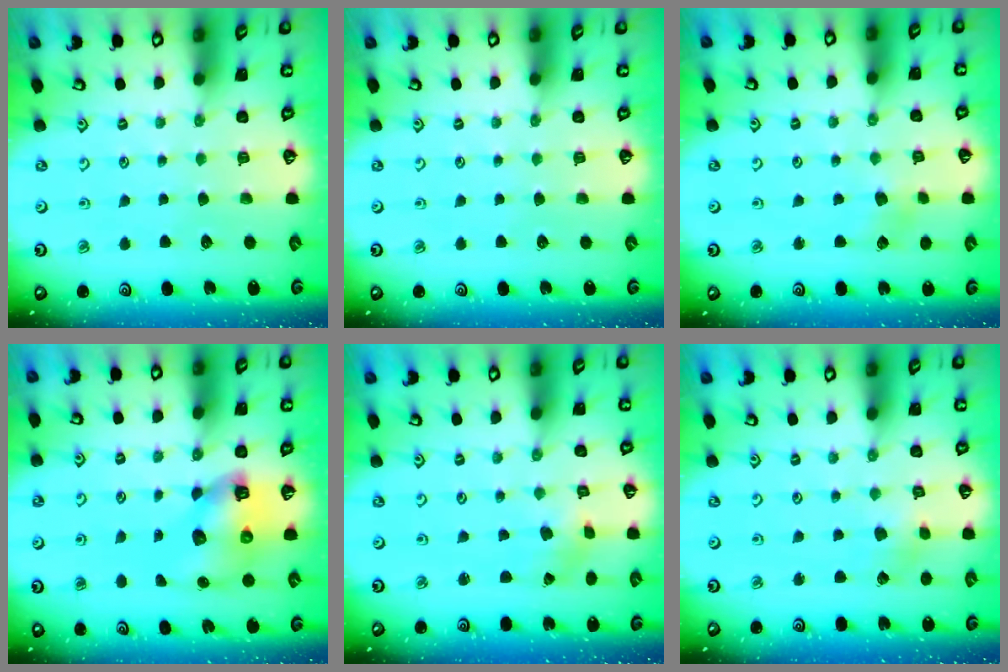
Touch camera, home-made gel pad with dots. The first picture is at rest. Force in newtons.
{"total": 0.0}
{"total": 4.1, "press": 4.1, "slide": 0.5}
{"total": 8.9, "press": 8.9, "slide": 1.1}
{"total": 1.5, "press": 1.5, "slide": 0.2}
{"total": 2.0, "press": 2.0, "slide": 0.1}